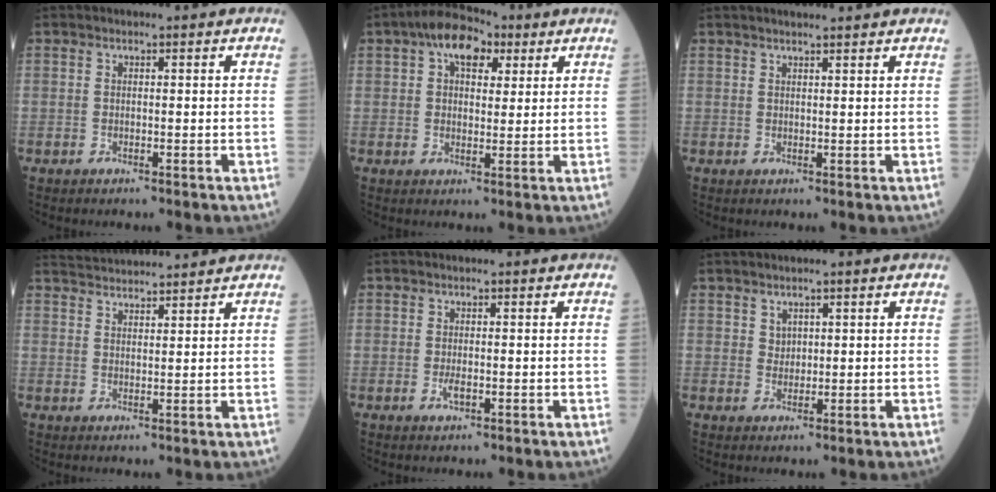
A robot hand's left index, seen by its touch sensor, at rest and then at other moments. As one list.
[{"total": 7.6, "force": [3.7, 4.1, 5.2], "torque": [-0.090, 0.033, 0.056]}, {"total": 4.4, "force": [4.0, 0.3, 1.8], "torque": [-0.023, 0.023, 0.055]}, {"total": 8.8, "force": [8.6, -0.1, 2.0], "torque": [-0.044, 0.031, 0.133]}, {"total": 1.2, "force": [-0.2, 0.4, 1.1], "torque": [-0.024, -0.003, -0.002]}, {"total": 1.5, "force": [1.0, 1.0, 0.5], "torque": [-0.007, 0.002, 0.019]}]